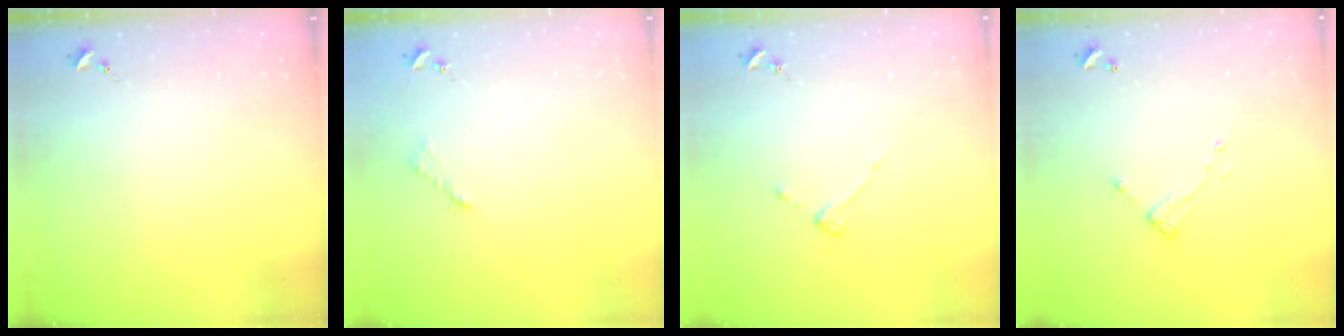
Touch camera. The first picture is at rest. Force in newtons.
{"total": 2.6, "press": 2.6, "slide": 0.4}
{"total": 4.7, "press": 4.7, "slide": 0.6}
{"total": 6.6, "press": 6.6, "slide": 0.2}